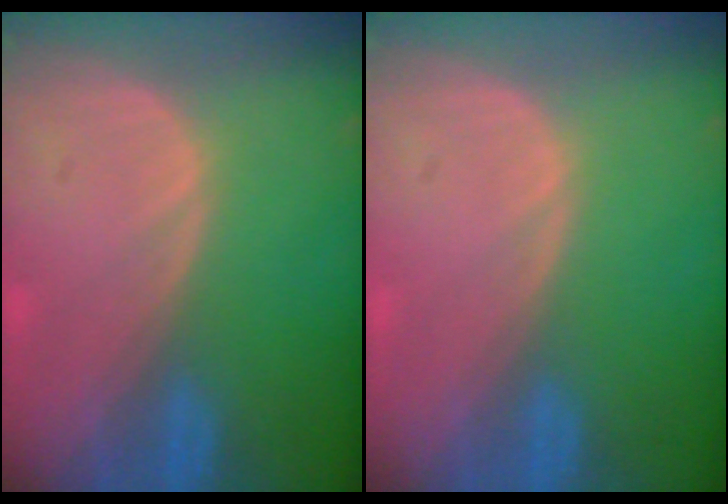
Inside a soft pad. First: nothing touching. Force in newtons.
{"total": 0.0}